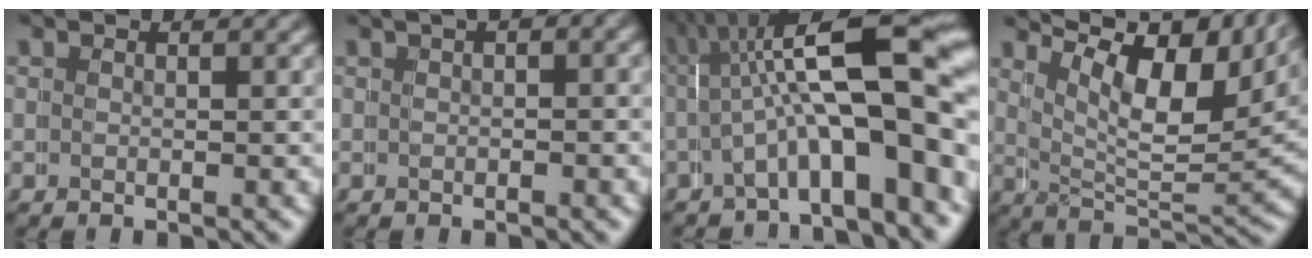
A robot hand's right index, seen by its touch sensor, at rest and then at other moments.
{"total": 1.8, "force": [0.4, 1.1, 1.3], "torque": [-0.007, 0.015, -0.003]}
{"total": 11.1, "force": [1.5, 4.5, 10.1], "torque": [-0.164, 0.004, 0.018]}
{"total": 13.5, "force": [8.1, 5.8, 9.2], "torque": [-0.138, 0.022, 0.109]}